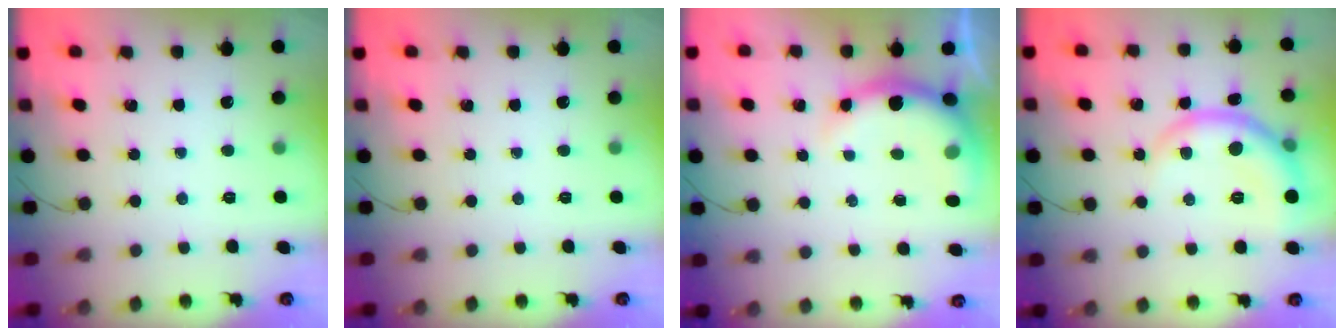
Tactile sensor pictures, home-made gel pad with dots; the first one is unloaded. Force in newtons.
{"total": 0.0}
{"total": 7.3, "press": 7.2, "slide": 1.2}
{"total": 9.6, "press": 9.6, "slide": 1.1}